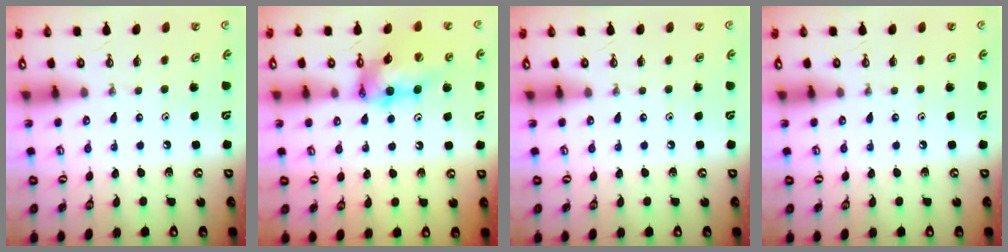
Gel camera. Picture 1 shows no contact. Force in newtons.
{"total": 13.6, "press": 13.5, "slide": 1.4}
{"total": 0.0}
{"total": 0.0}